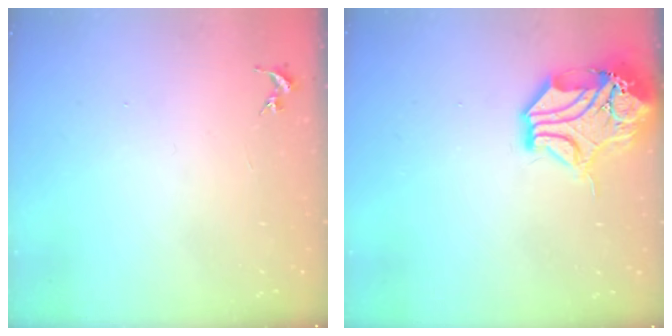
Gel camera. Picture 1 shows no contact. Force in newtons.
{"total": 15.9, "press": 15.7, "slide": 2.2}